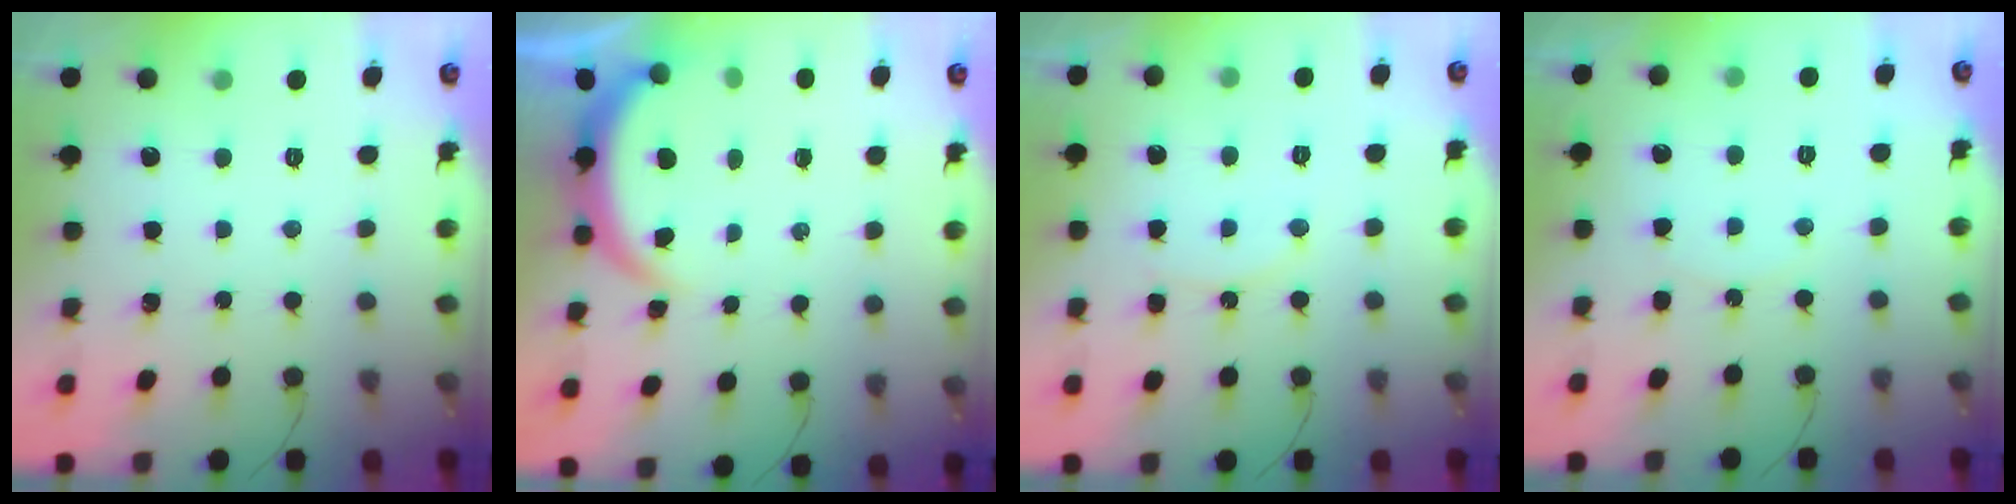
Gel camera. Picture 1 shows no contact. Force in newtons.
{"total": 3.9, "press": 3.9, "slide": 0.2}
{"total": 7.3, "press": 6.9, "slide": 2.5}
{"total": 5.7, "press": 5.7, "slide": 0.7}